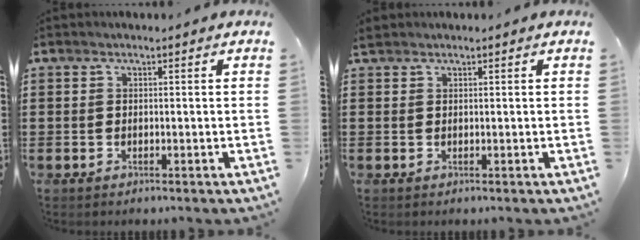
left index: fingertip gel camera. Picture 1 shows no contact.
{"total": 0.9, "force": [0.8, 0.1, 0.4], "torque": [-0.010, 0.001, 0.016]}